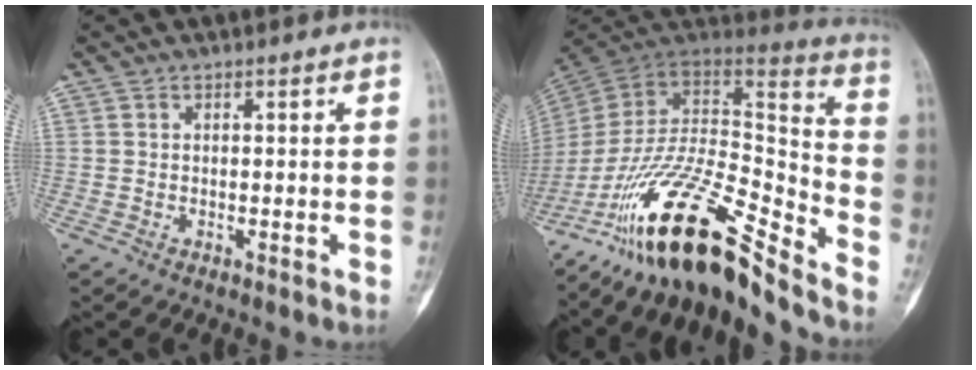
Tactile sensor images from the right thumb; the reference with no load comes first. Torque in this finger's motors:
{"motor_torque": [3.38, 0.39, 1.62, -1.15, 0.33]}